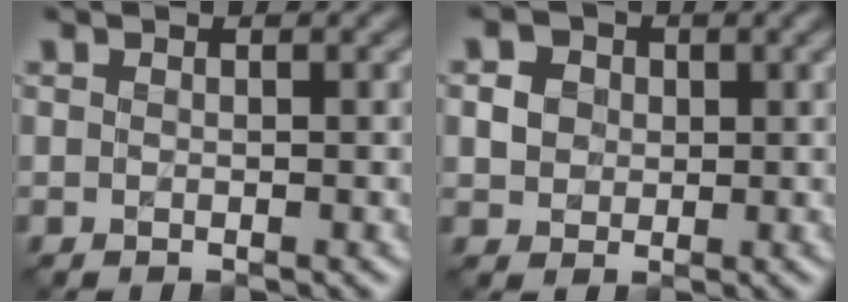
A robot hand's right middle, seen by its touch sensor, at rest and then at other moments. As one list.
[{"total": 2.3, "force": [0.3, 2.0, 0.9], "torque": [-0.015, 0.000, 0.007]}]